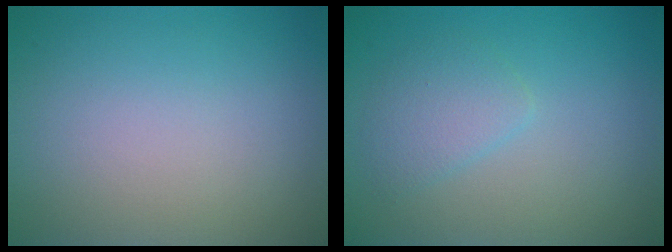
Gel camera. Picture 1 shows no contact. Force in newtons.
{"total": 2.0, "press": 2.0, "slide": 0.1}